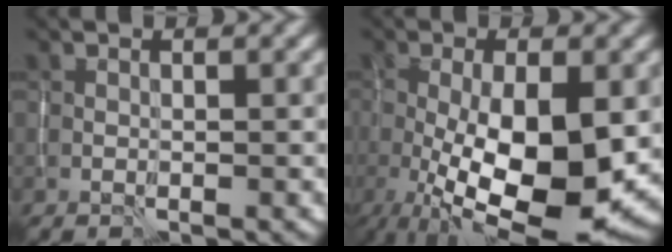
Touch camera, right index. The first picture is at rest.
{"total": 12.8, "force": [-2.6, 4.8, 11.6], "torque": [-0.195, -0.027, -0.037]}